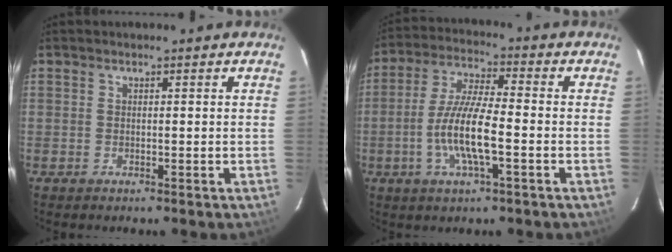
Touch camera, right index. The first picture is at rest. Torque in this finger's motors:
{"motor_torque": [1.53, -0.61, 0.94, 0.18]}